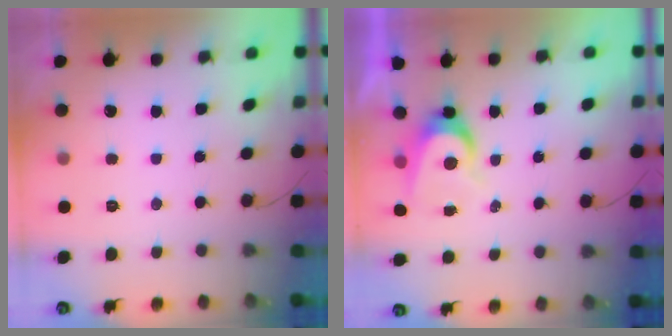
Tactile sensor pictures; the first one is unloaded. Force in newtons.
{"total": 6.7, "press": 6.7, "slide": 0.7}